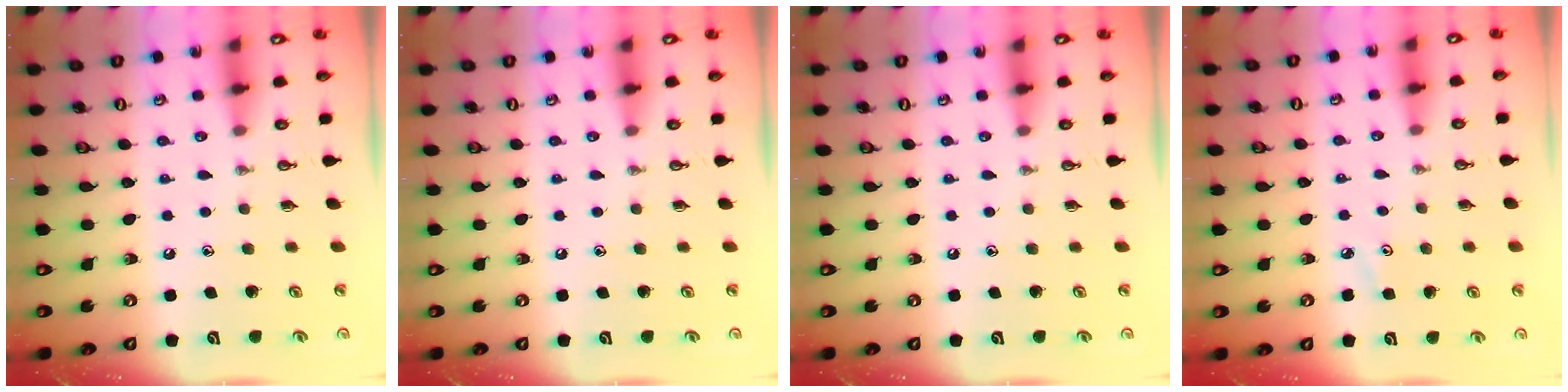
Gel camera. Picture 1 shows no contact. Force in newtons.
{"total": 0.0}
{"total": 0.0}
{"total": 2.9, "press": 2.9, "slide": 0.3}